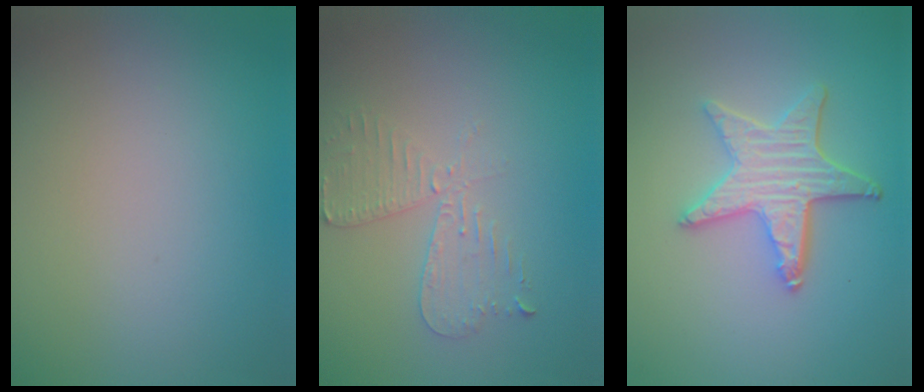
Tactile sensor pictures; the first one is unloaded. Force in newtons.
{"total": 2.6, "press": 2.5, "slide": 0.5}
{"total": 4.5, "press": 3.8, "slide": 2.4}